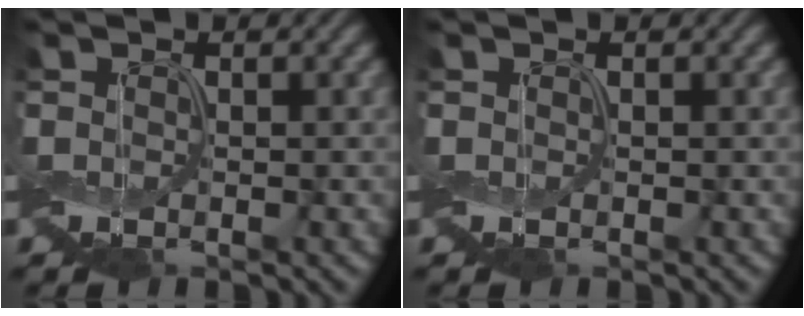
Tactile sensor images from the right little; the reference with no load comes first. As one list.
[{"total": 0.0}]